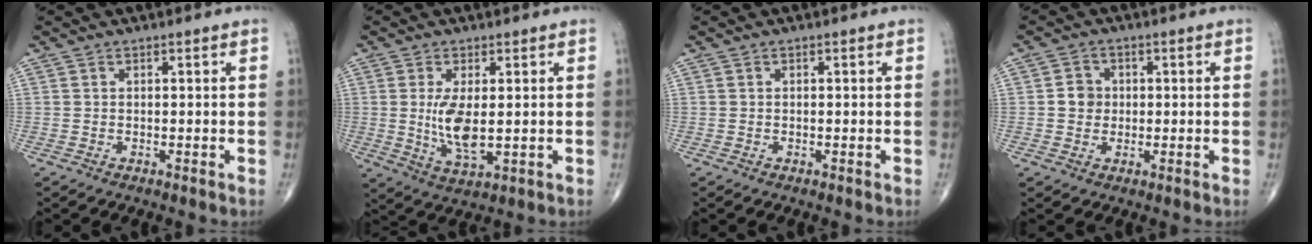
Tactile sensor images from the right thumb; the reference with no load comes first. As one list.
[{"total": 7.7, "force": [0.4, 3.0, 7.0], "torque": [-0.138, -0.020, 0.016]}, {"total": 0.0}, {"total": 3.6, "force": [0.1, 3.3, 1.4], "torque": [-0.007, 0.005, -0.004]}]